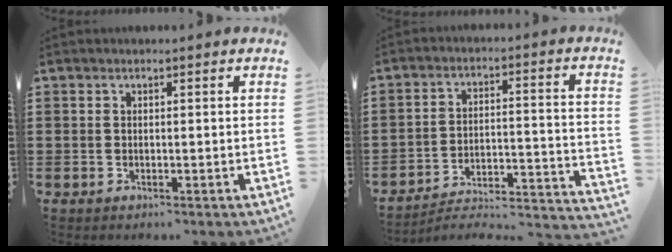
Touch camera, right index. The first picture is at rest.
{"total": 2.8, "force": [-2.5, 0.3, 1.3], "torque": [-0.035, -0.019, -0.062]}